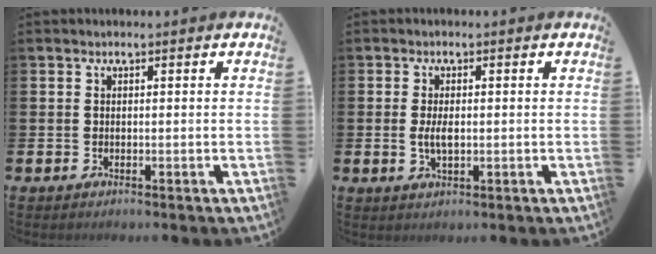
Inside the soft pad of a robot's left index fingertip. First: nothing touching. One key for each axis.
{"total": 2.6, "fx": -0.1, "fy": 1.1, "fz": 2.3, "tx": -0.038, "ty": 0.000, "tz": -0.004}